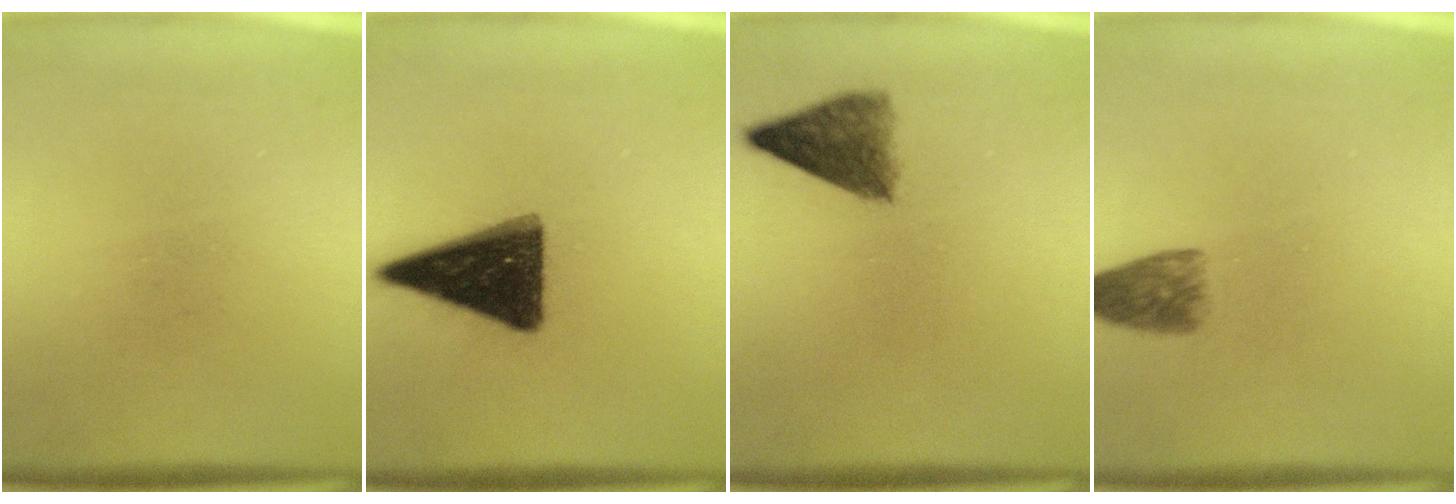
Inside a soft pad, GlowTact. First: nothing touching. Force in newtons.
{"total": 15.4}
{"total": 5.2}
{"total": 3.8}